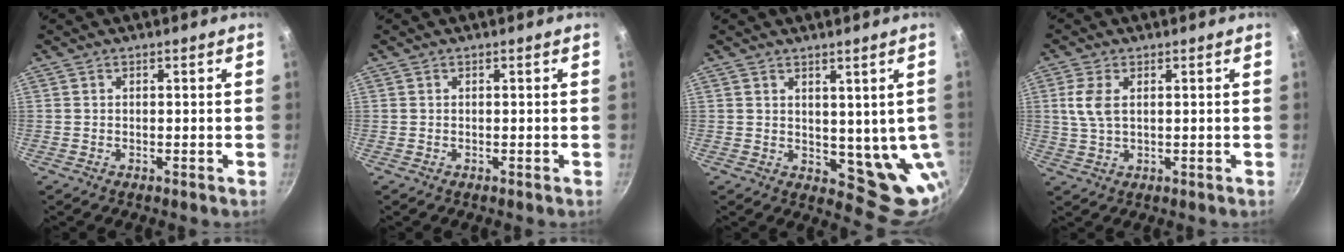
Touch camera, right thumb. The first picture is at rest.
{"total": 0.0}
{"total": 11.2, "force": [0.8, 6.0, 9.4], "torque": [-0.091, -0.020, 0.030]}
{"total": 5.0, "force": [1.2, 2.6, 4.0], "torque": [-0.088, 0.000, 0.025]}